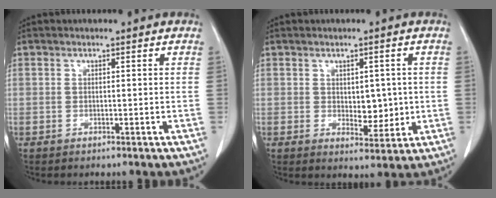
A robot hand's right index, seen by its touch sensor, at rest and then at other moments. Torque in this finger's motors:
{"motor_torque": [0.05, 0.07, -0.03, 0.01]}